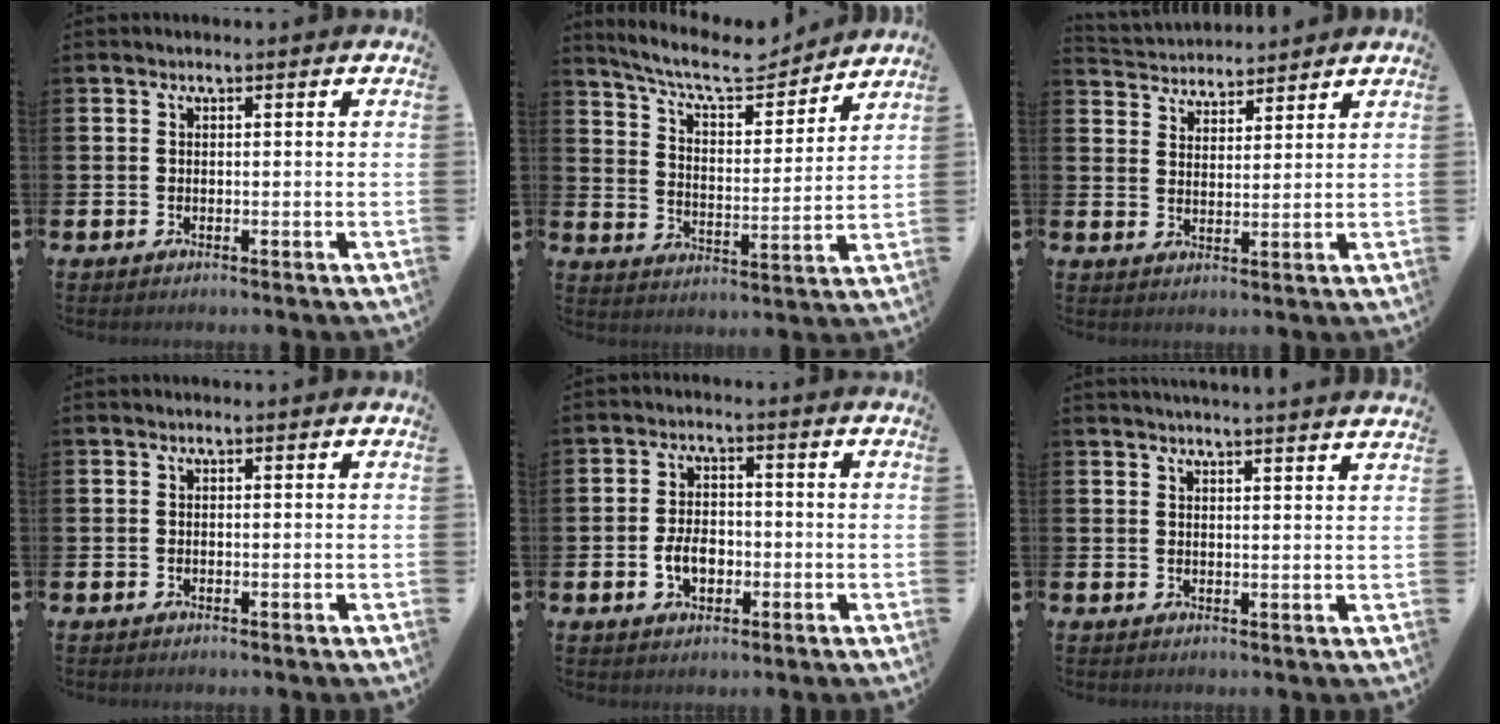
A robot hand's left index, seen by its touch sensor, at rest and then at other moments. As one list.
[{"total": 9.1, "force": [8.1, 2.2, 3.5], "torque": [-0.085, -0.051, 0.139]}, {"total": 3.9, "force": [3.8, 0.8, -0.6], "torque": [-0.009, -0.021, 0.070]}, {"total": 0.0}, {"total": 4.1, "force": [-1.1, 2.7, 2.9], "torque": [-0.041, 0.001, -0.023]}, {"total": 3.0, "force": [2.9, -0.7, -0.1], "torque": [0.001, -0.020, 0.052]}]